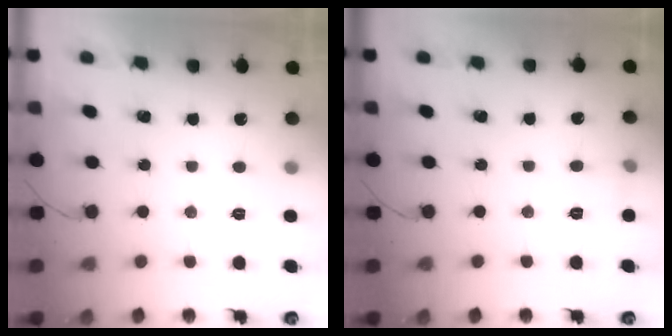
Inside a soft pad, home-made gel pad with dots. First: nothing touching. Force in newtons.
{"total": 5.1, "press": 4.0, "slide": 3.1}